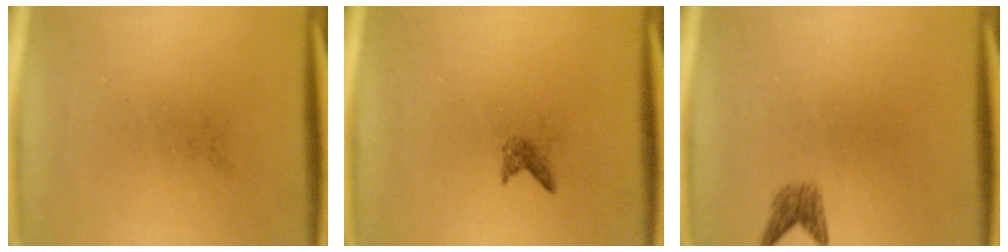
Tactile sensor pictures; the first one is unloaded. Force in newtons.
{"total": 0.9}
{"total": 1.8}